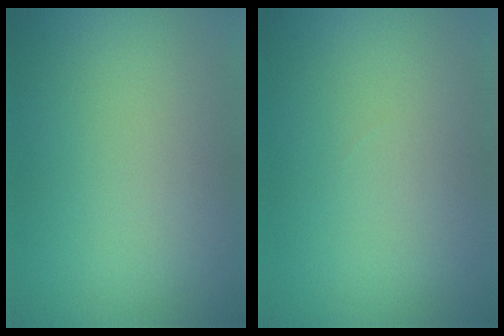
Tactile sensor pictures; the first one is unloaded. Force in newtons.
{"total": 0.0}